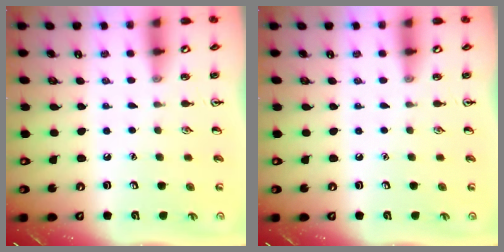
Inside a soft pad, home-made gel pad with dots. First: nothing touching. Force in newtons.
{"total": 0.0}